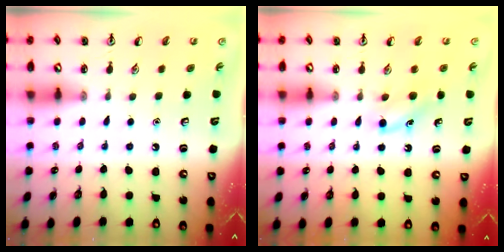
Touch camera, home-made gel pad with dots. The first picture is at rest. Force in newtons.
{"total": 5.9, "press": 5.6, "slide": 1.9}